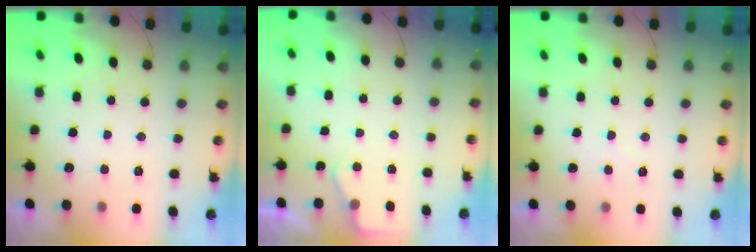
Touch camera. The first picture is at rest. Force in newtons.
{"total": 3.7, "press": 3.6, "slide": 0.6}
{"total": 4.1, "press": 4.1, "slide": 0.6}